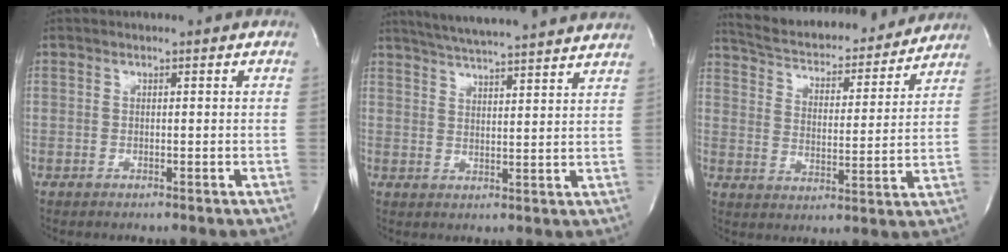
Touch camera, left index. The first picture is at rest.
{"total": 18.0, "force": [16.3, 0.2, 7.4], "torque": [-0.128, 0.005, 0.219]}
{"total": 21.2, "force": [19.6, 4.4, 6.8], "torque": [-0.116, -0.005, 0.279]}